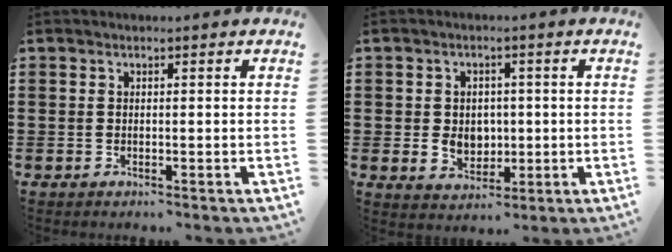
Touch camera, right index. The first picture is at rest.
{"total": 4.6, "force": [-0.1, 3.9, 2.4], "torque": [-0.048, 0.008, -0.004]}